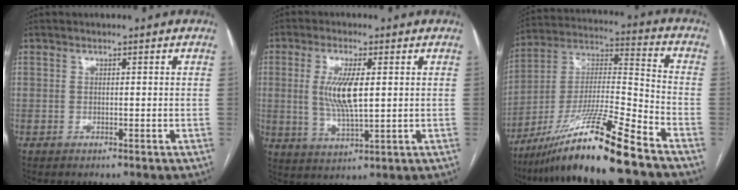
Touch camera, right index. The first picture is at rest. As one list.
[{"total": 7.6, "force": [1.1, 1.8, 7.3], "torque": [-0.153, -0.004, 0.024]}, {"total": 17.9, "force": [-13.4, -1.2, 11.8], "torque": [-0.235, -0.019, -0.243]}]